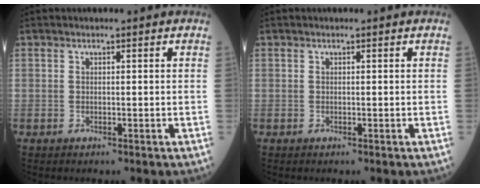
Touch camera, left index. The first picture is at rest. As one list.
[{"total": 0.0}]